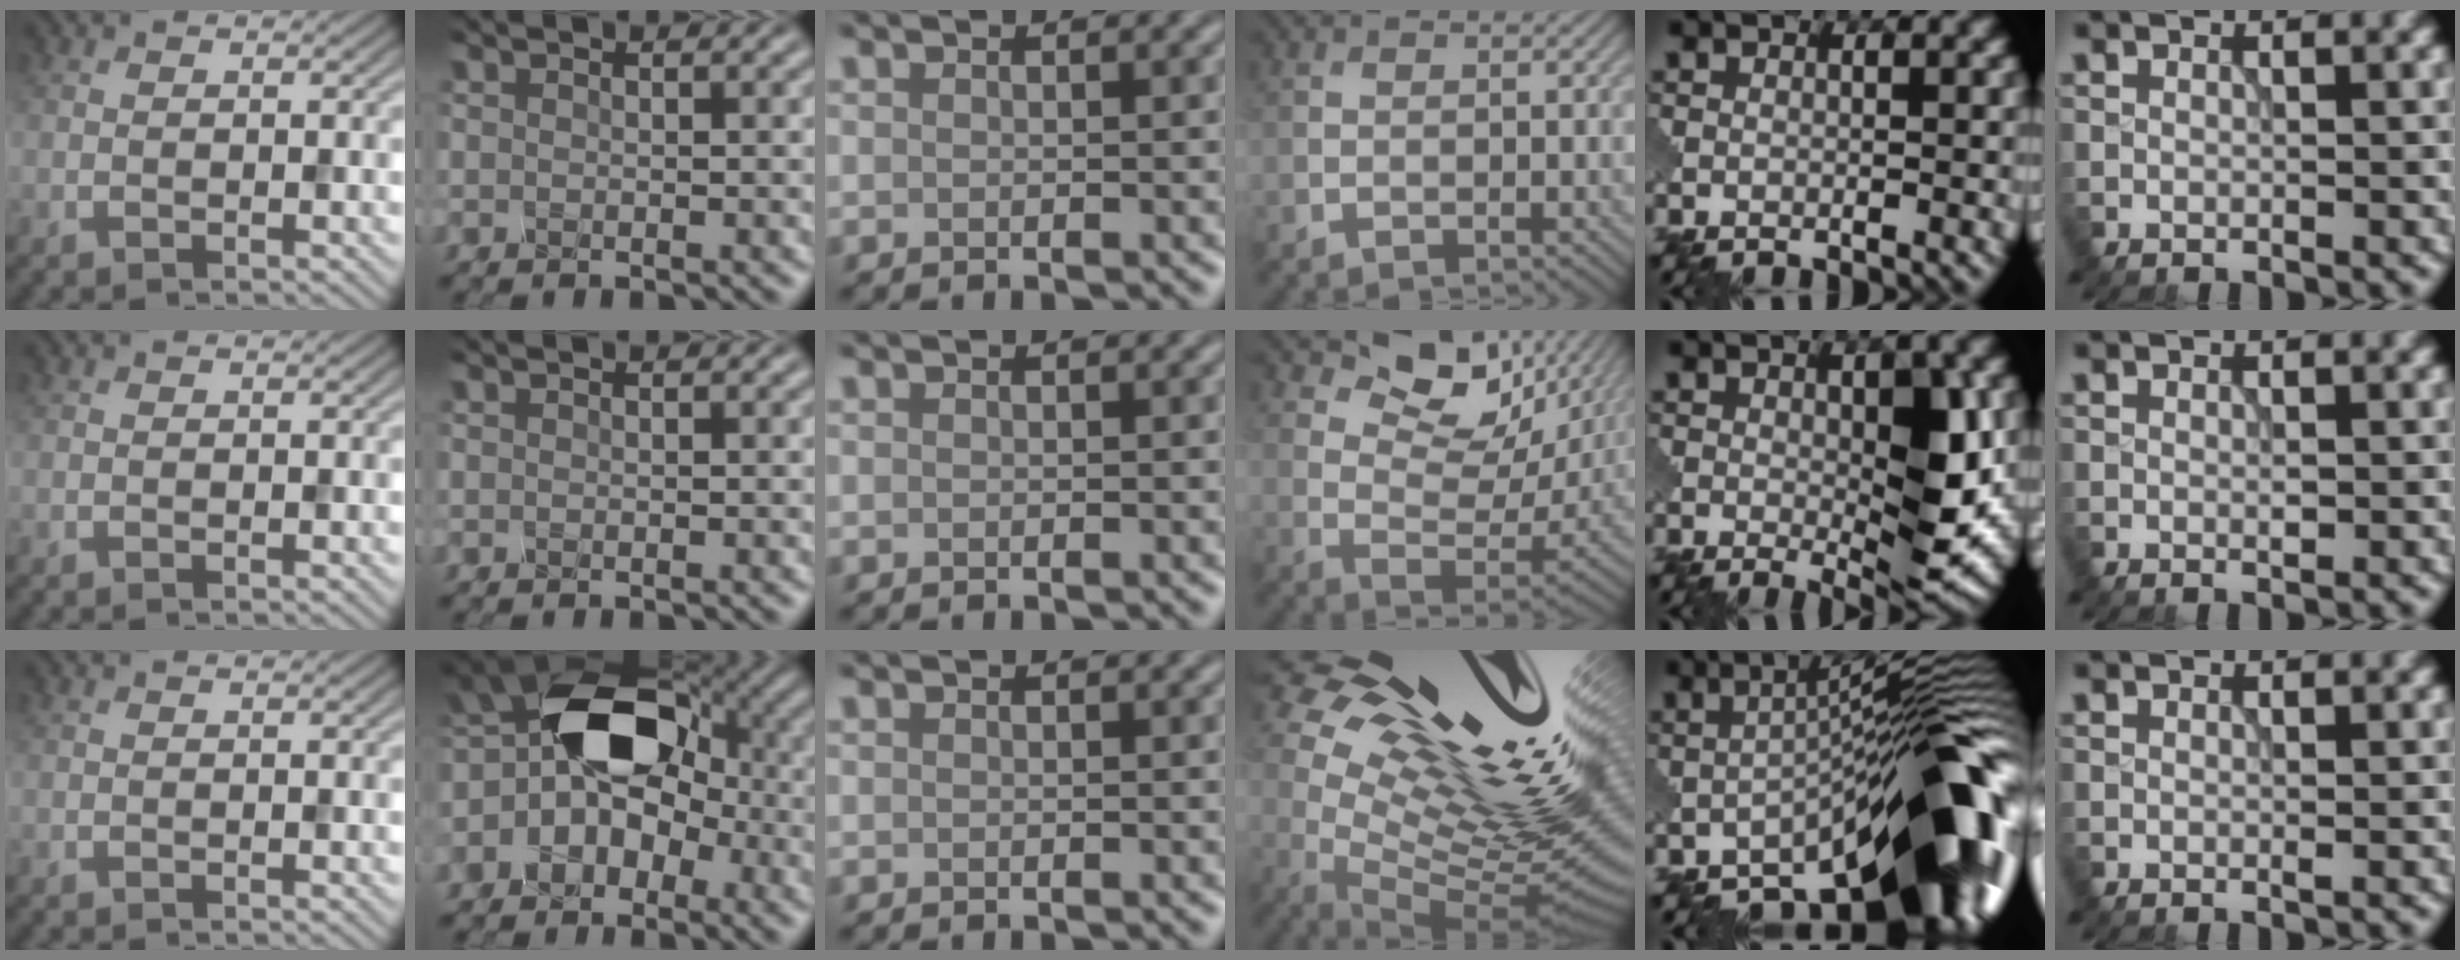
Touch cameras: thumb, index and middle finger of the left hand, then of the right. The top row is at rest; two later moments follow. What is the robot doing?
{"motion": "press", "object": "mechanical pencil"}